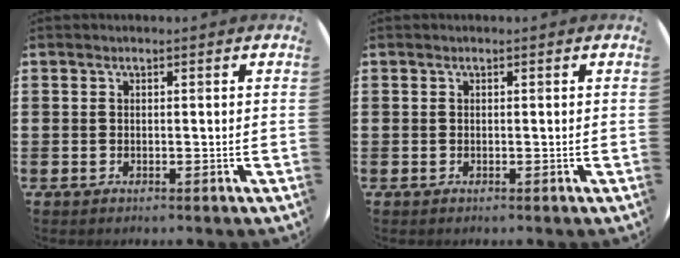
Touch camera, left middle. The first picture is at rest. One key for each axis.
{"total": 0.0}